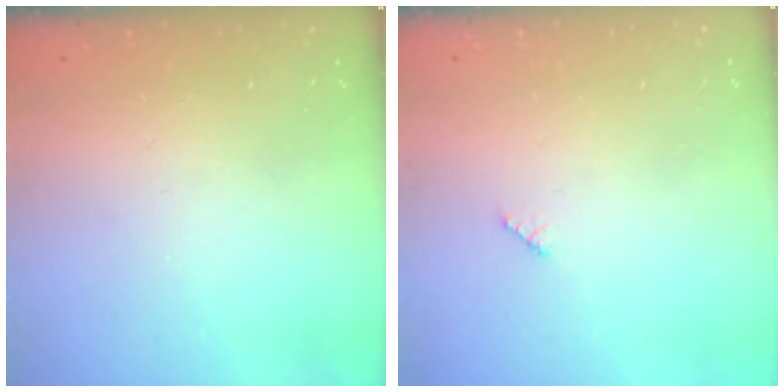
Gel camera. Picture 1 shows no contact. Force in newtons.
{"total": 2.9, "press": 2.9, "slide": 0.4}